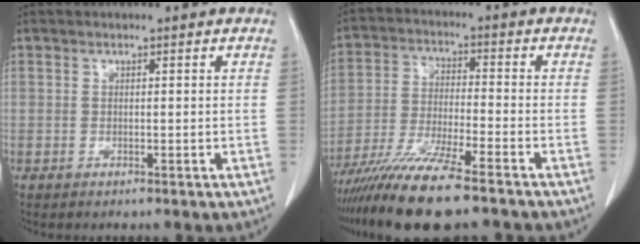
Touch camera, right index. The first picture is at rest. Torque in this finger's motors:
{"motor_torque": [1.05, -1.09, 0.92, 0.21]}